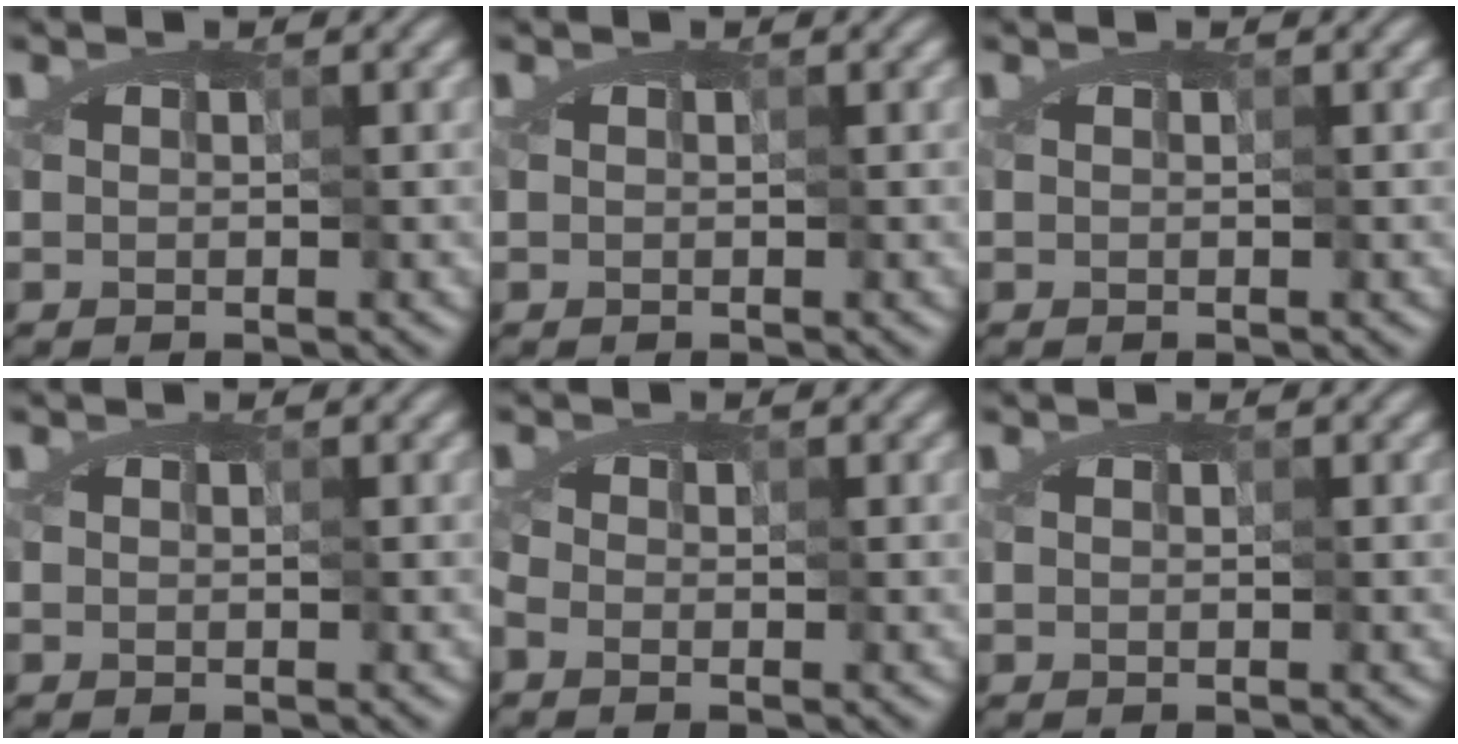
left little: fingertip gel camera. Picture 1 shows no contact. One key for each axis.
{"total": 0.0}
{"total": 0.0}
{"total": 0.0}
{"total": 0.7, "fx": -0.2, "fy": 0.4, "fz": 0.5, "tx": -0.019, "ty": -0.003, "tz": -0.003}
{"total": 0.0}